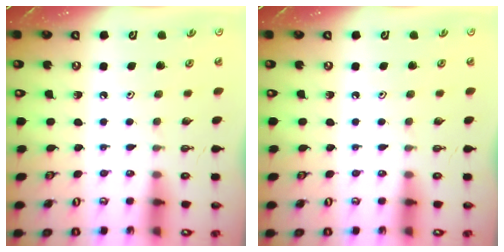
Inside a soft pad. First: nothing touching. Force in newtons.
{"total": 0.0}